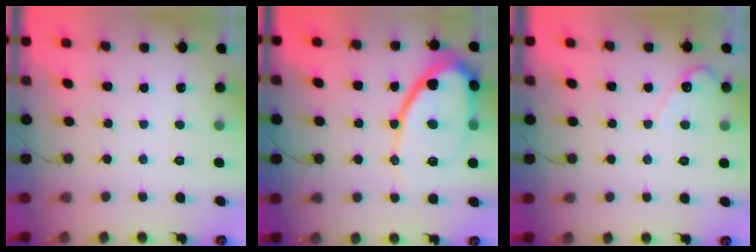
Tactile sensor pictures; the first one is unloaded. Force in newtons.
{"total": 14.0, "press": 13.9, "slide": 1.2}
{"total": 3.5, "press": 3.5, "slide": 0.3}